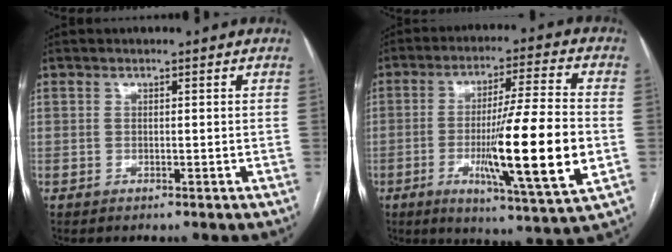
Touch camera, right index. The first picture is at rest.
{"total": 18.0, "force": [-3.5, 0.3, 17.7], "torque": [-0.293, -0.021, -0.059]}